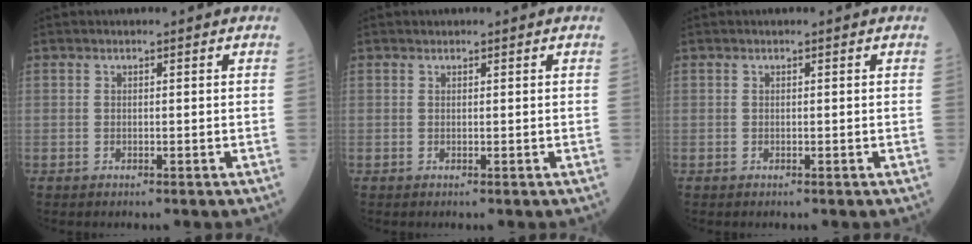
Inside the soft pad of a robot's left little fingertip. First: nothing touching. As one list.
[{"total": 0.0}, {"total": 0.0}]